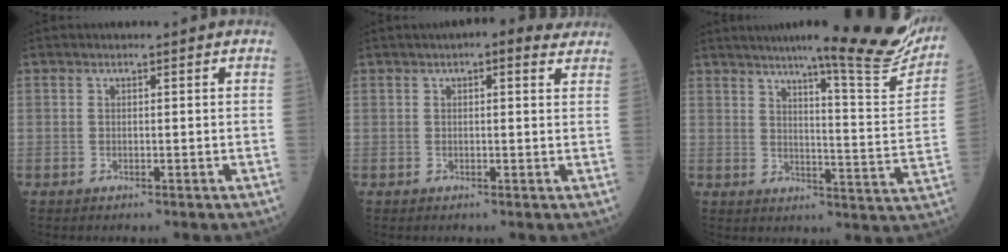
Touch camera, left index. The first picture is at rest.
{"total": 5.4, "force": [4.0, 1.7, 3.3], "torque": [-0.041, 0.025, 0.044]}
{"total": 21.0, "force": [17.5, 0.3, 11.7], "torque": [-0.153, -0.060, 0.214]}